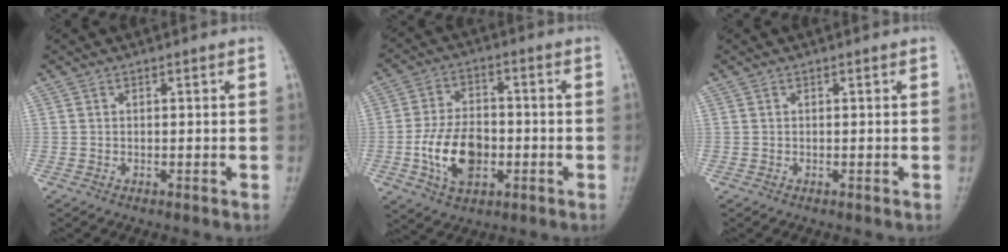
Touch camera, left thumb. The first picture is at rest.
{"total": 11.8, "force": [-2.9, 7.4, 8.7], "torque": [-0.141, 0.014, -0.052]}
{"total": 0.0}